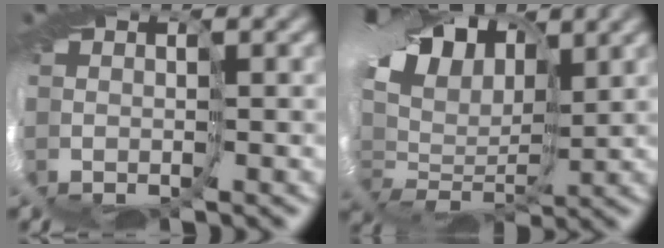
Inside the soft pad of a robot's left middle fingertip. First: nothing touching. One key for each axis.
{"total": 11.4, "fx": 4.2, "fy": 7.3, "fz": 7.6, "tx": -0.154, "ty": 0.033, "tz": 0.066}